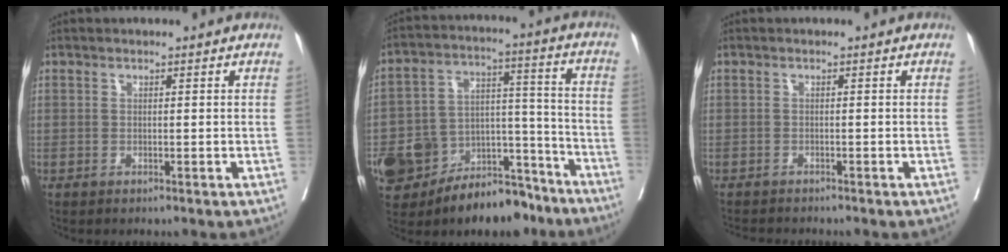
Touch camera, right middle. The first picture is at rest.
{"total": 17.8, "force": [-12.8, 9.0, 8.4], "torque": [-0.137, 0.048, -0.201]}
{"total": 3.2, "force": [-3.0, 0.1, 0.8], "torque": [-0.008, -0.010, -0.048]}